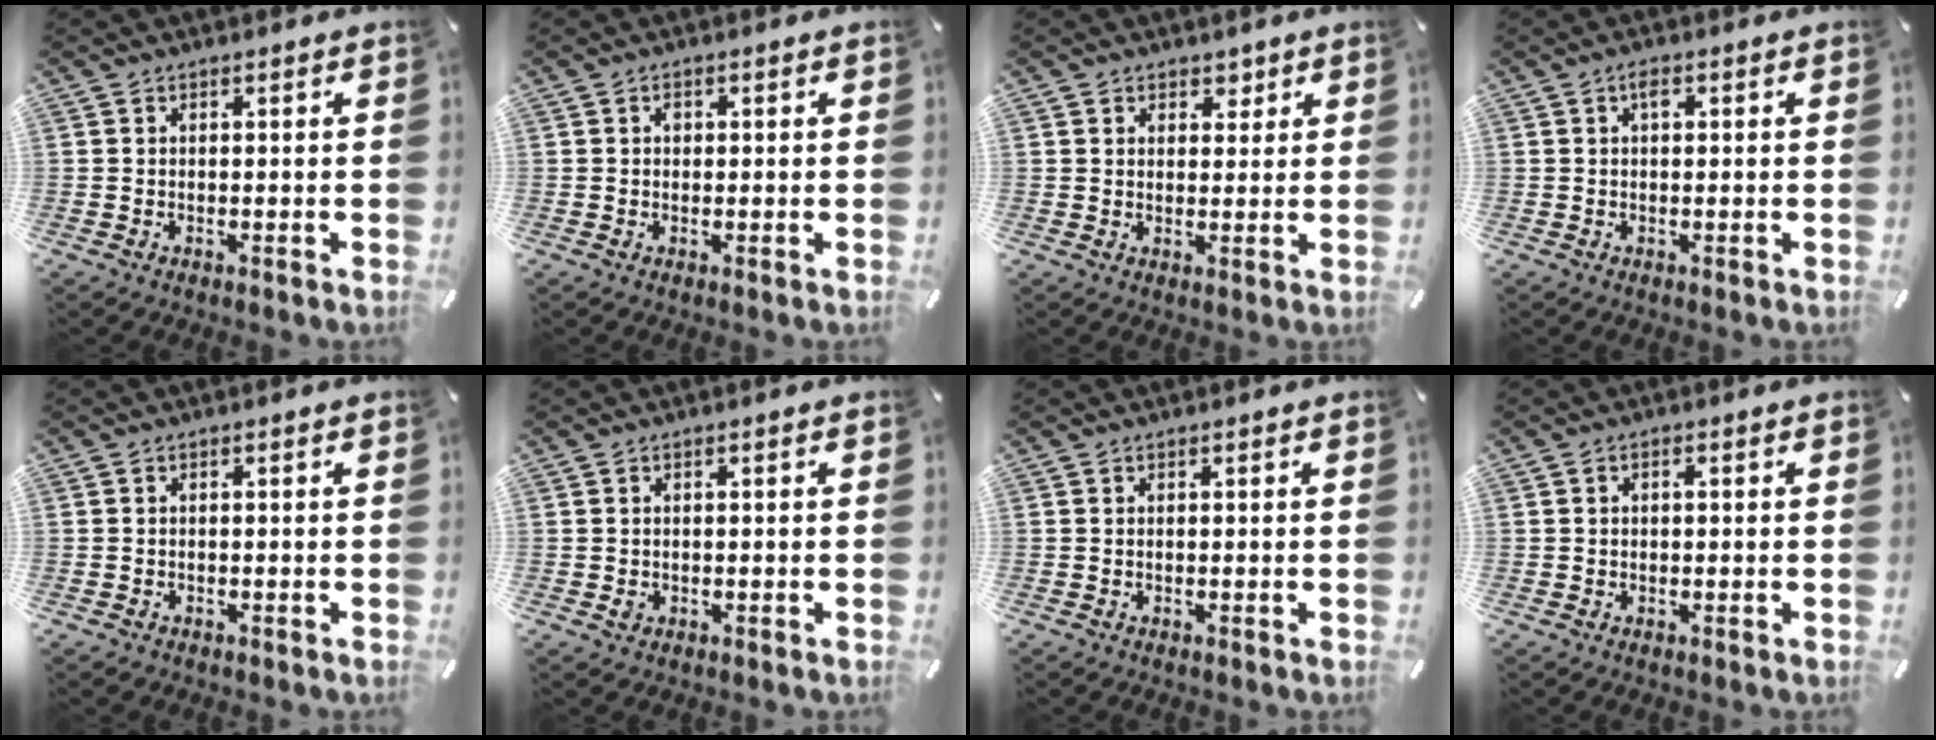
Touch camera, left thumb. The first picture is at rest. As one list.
[{"total": 1.0, "force": [0.1, 0.9, 0.4], "torque": [-0.002, 0.000, 0.000]}, {"total": 3.4, "force": [1.7, 2.9, 0.7], "torque": [0.004, -0.002, 0.025]}, {"total": 1.9, "force": [0.5, 1.0, 1.5], "torque": [-0.032, 0.006, 0.006]}, {"total": 0.6, "force": [-0.4, 0.5, 0.0], "torque": [0.001, 0.004, -0.010]}, {"total": 1.3, "force": [-0.2, 1.2, 0.5], "torque": [-0.008, 0.004, -0.004]}, {"total": 0.0}, {"total": 1.1, "force": [0.0, 0.9, 0.6], "torque": [-0.013, 0.006, -0.002]}]